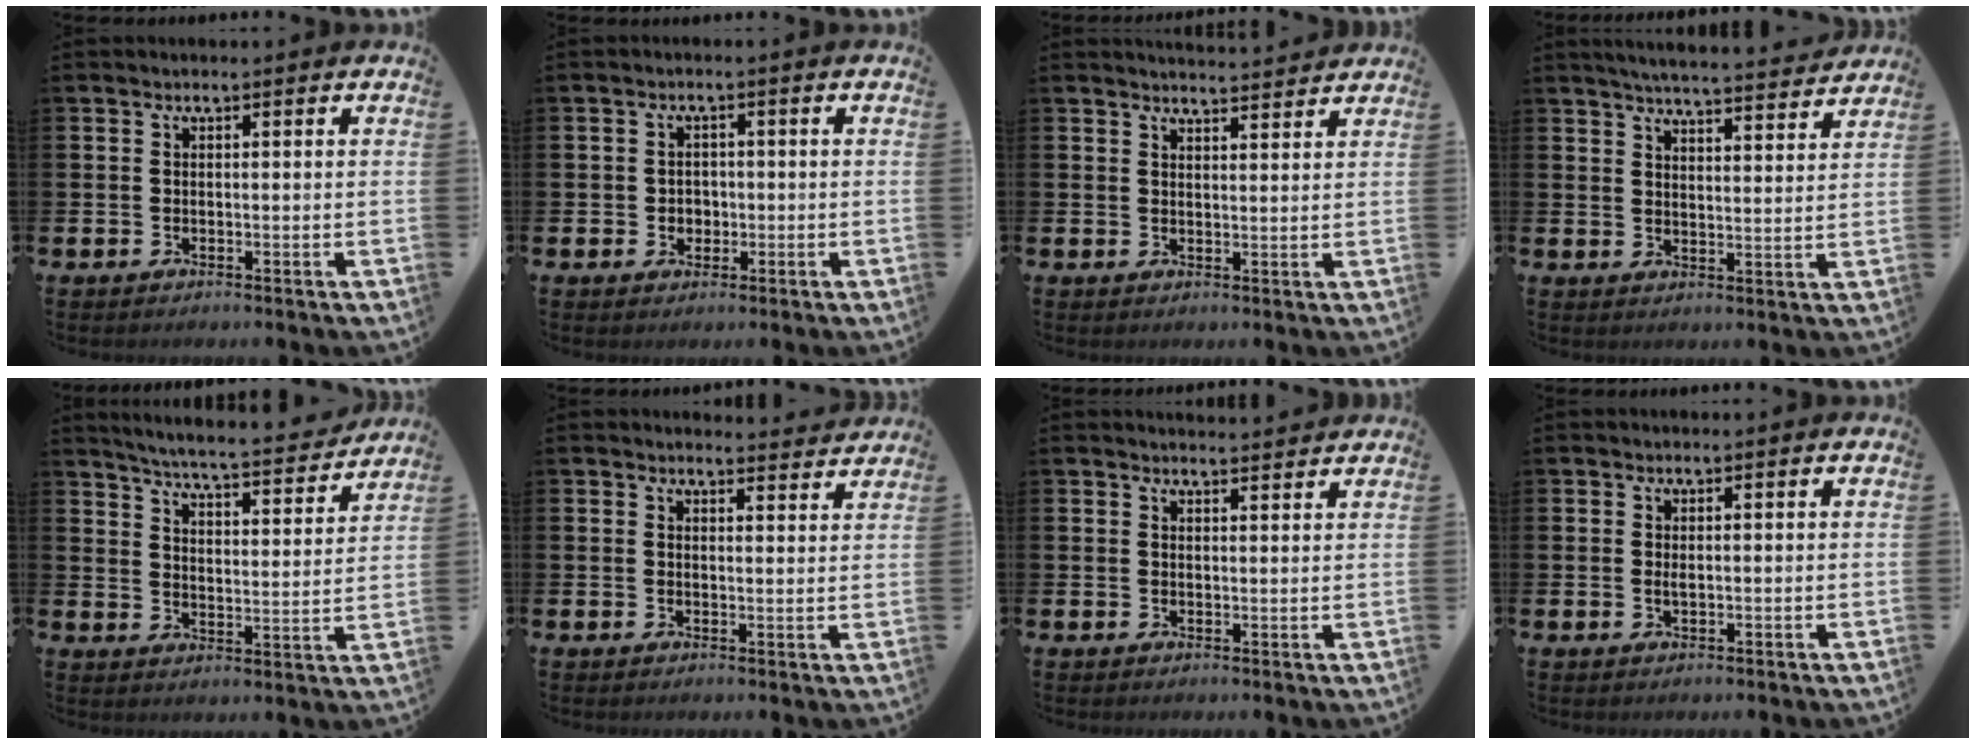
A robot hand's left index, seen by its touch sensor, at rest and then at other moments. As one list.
[{"total": 1.9, "force": [-0.1, 1.9, 0.5], "torque": [-0.003, 0.004, -0.009]}, {"total": 3.4, "force": [3.4, 0.0, 0.0], "torque": [-0.007, -0.021, 0.061]}, {"total": 5.4, "force": [5.4, -0.1, 0.9], "torque": [-0.030, -0.037, 0.093]}, {"total": 5.7, "force": [5.5, -0.1, 1.4], "torque": [-0.053, -0.045, 0.090]}, {"total": 2.9, "force": [2.9, 0.3, -0.1], "torque": [0.007, -0.019, 0.050]}, {"total": 2.3, "force": [2.3, 0.0, -0.1], "torque": [0.005, -0.015, 0.040]}, {"total": 0.7, "force": [0.2, 0.2, 0.7], "torque": [-0.009, 0.000, 0.002]}]